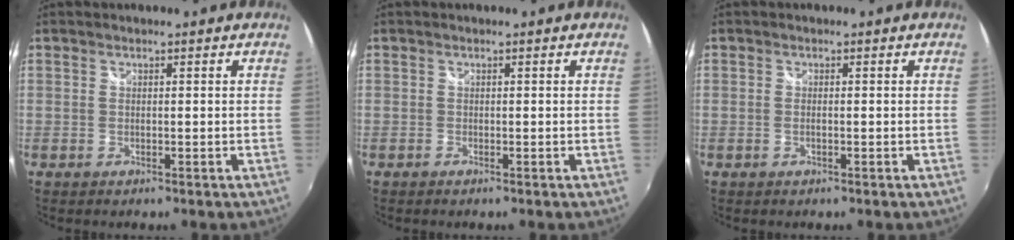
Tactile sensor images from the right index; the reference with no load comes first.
{"total": 0.0}
{"total": 0.8, "force": [-0.2, 0.2, 0.7], "torque": [-0.017, 0.000, -0.006]}